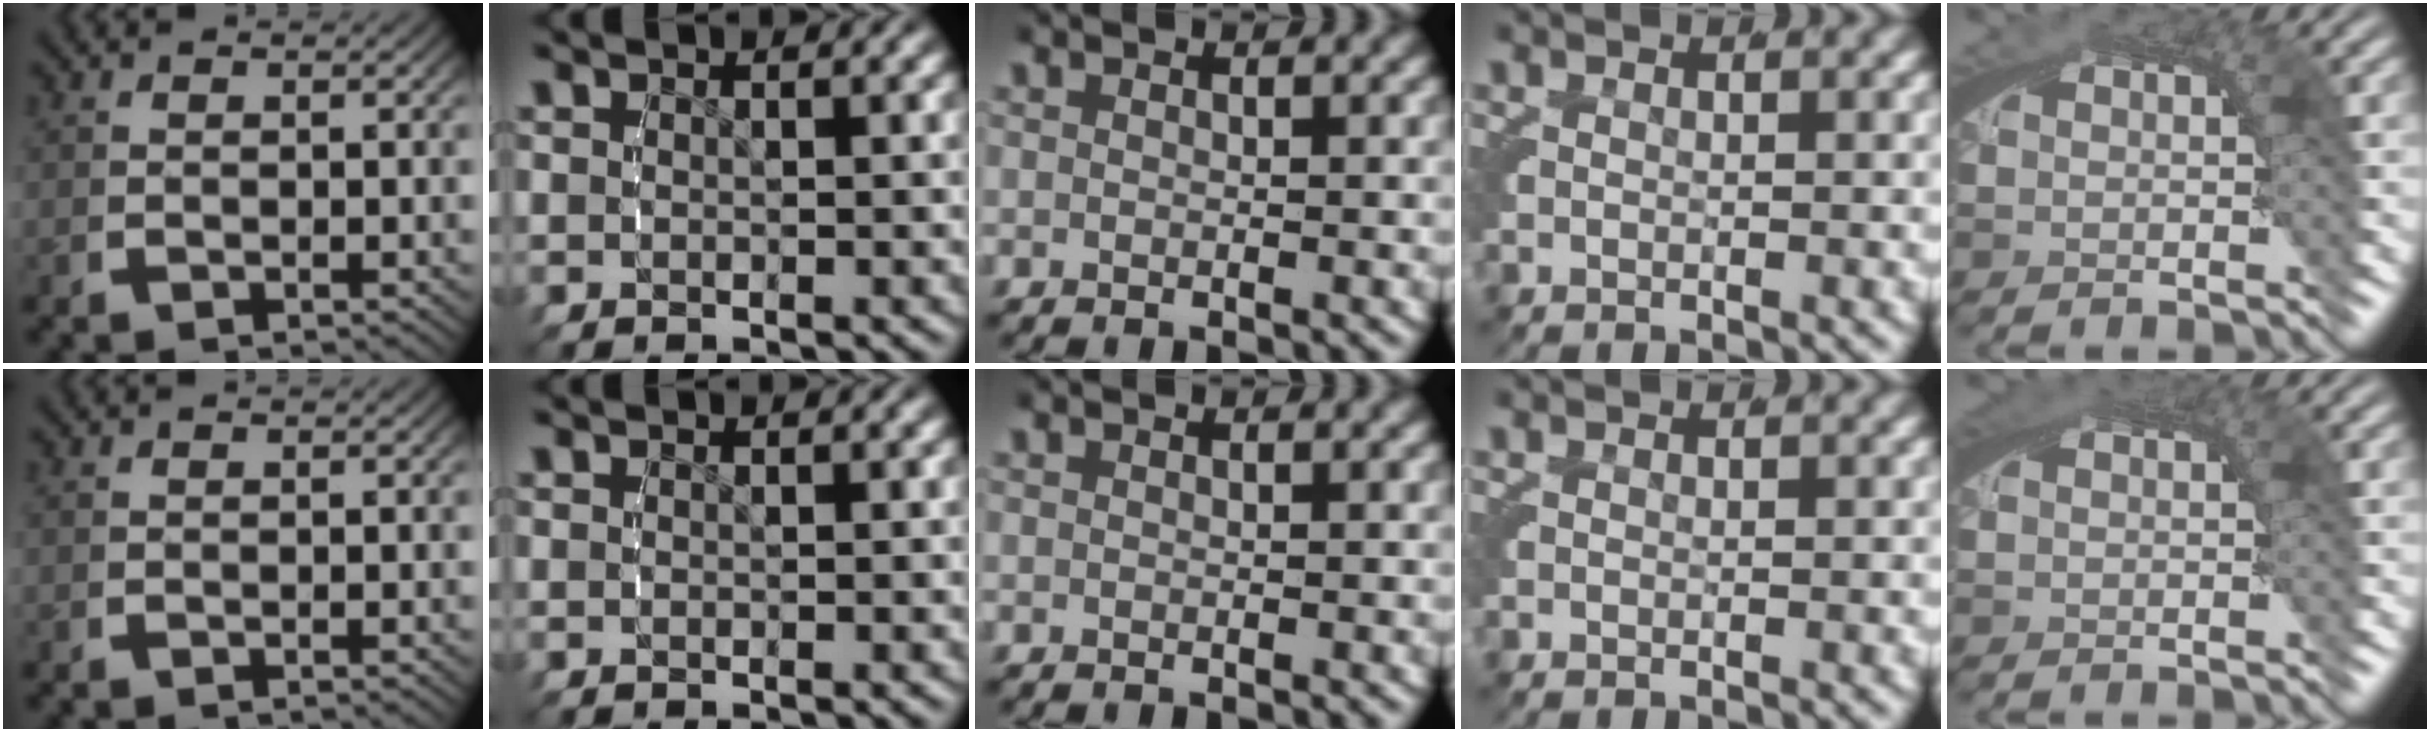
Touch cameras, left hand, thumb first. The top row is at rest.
{"little": {"total": 1.0, "force": [0.4, 0.1, 0.9], "torque": [-0.014, 0.002, 0.007]}}